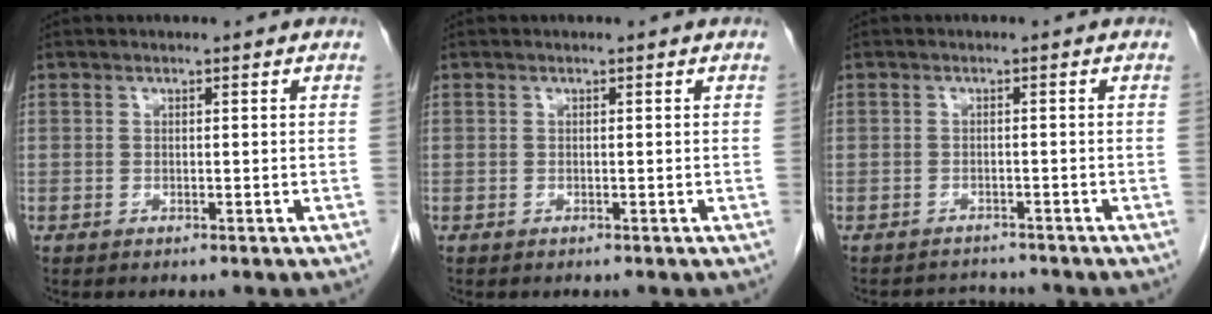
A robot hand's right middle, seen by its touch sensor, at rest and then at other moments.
{"total": 0.0}
{"total": 2.5, "force": [-2.4, 0.5, -0.7], "torque": [0.009, -0.008, -0.037]}